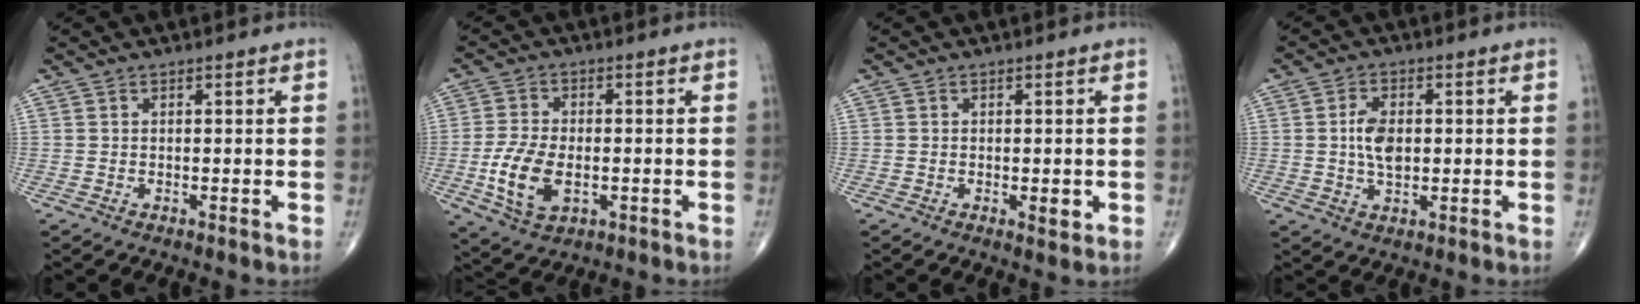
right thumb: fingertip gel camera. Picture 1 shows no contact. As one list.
[{"total": 9.6, "force": [-2.2, 5.4, 7.6], "torque": [-0.152, -0.002, -0.035]}, {"total": 2.1, "force": [-0.4, 0.9, 1.8], "torque": [-0.022, -0.004, -0.004]}, {"total": 5.9, "force": [0.3, 3.4, 4.8], "torque": [-0.083, 0.001, 0.004]}]